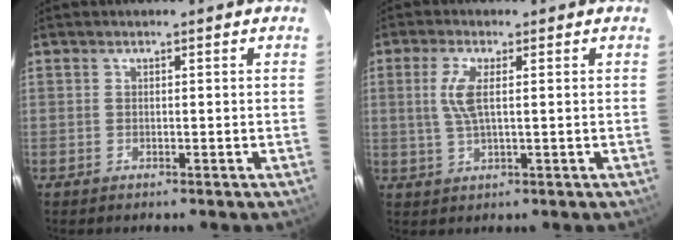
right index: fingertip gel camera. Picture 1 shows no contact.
{"total": 5.0, "force": [1.0, 1.3, 4.8], "torque": [-0.101, 0.003, 0.020]}